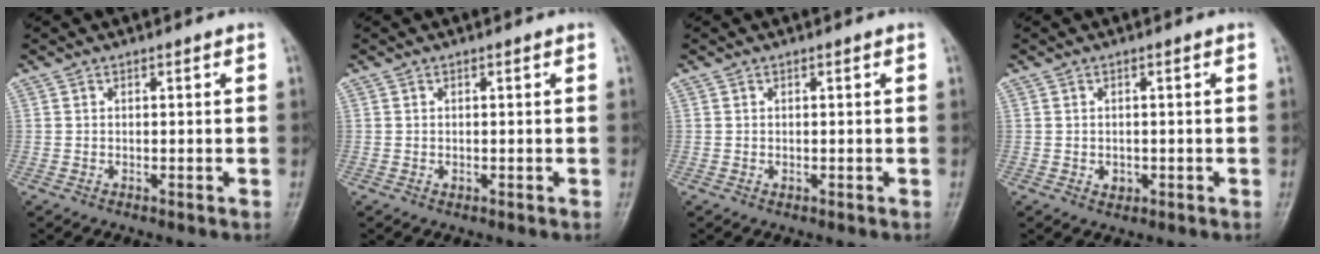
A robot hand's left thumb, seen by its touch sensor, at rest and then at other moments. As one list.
[{"total": 0.6, "force": [0.0, 0.3, 0.5], "torque": [-0.008, 0.006, 0.003]}, {"total": 0.6, "force": [0.0, 0.3, 0.5], "torque": [-0.009, 0.005, 0.004]}, {"total": 1.6, "force": [-0.4, 1.3, 0.9], "torque": [-0.006, 0.003, -0.002]}]